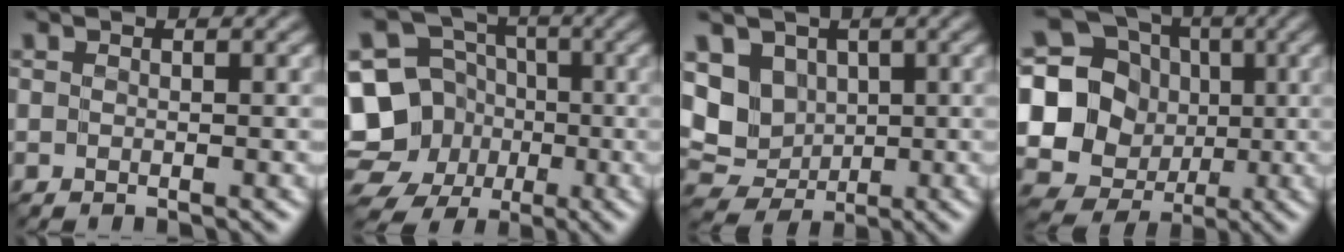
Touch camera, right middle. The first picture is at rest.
{"total": 11.6, "force": [-3.4, 10.6, 3.1], "torque": [-0.074, -0.003, -0.075]}
{"total": 4.7, "force": [1.0, 4.1, 2.0], "torque": [-0.029, -0.003, 0.014]}
{"total": 14.7, "force": [0.6, 13.8, 4.8], "torque": [-0.140, 0.023, -0.007]}